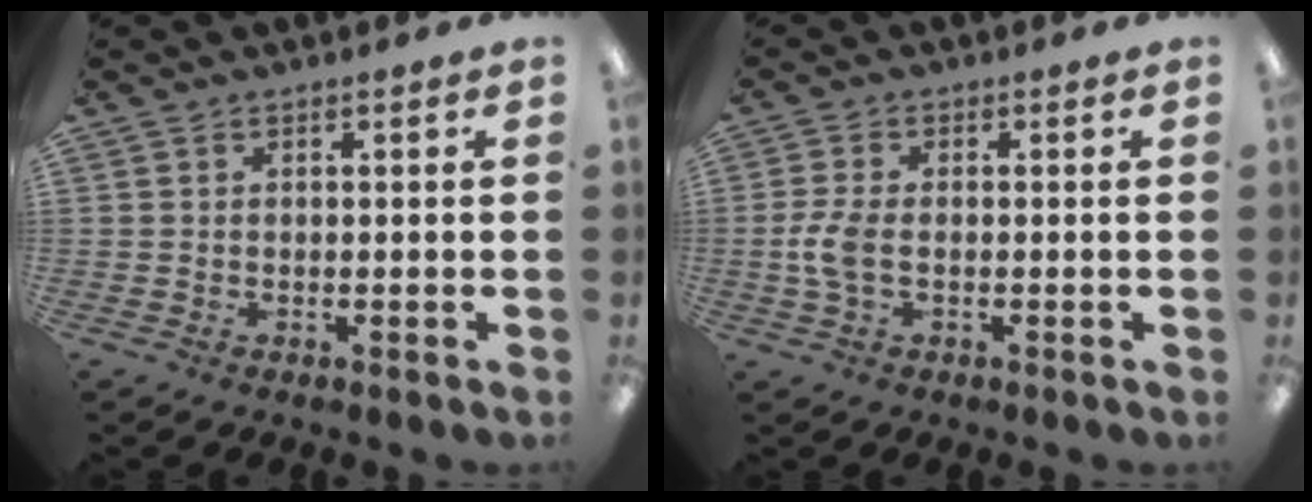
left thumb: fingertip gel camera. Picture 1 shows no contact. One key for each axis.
{"total": 5.7, "fx": -0.6, "fy": 3.1, "fz": 4.8, "tx": -0.107, "ty": -0.001, "tz": -0.014}